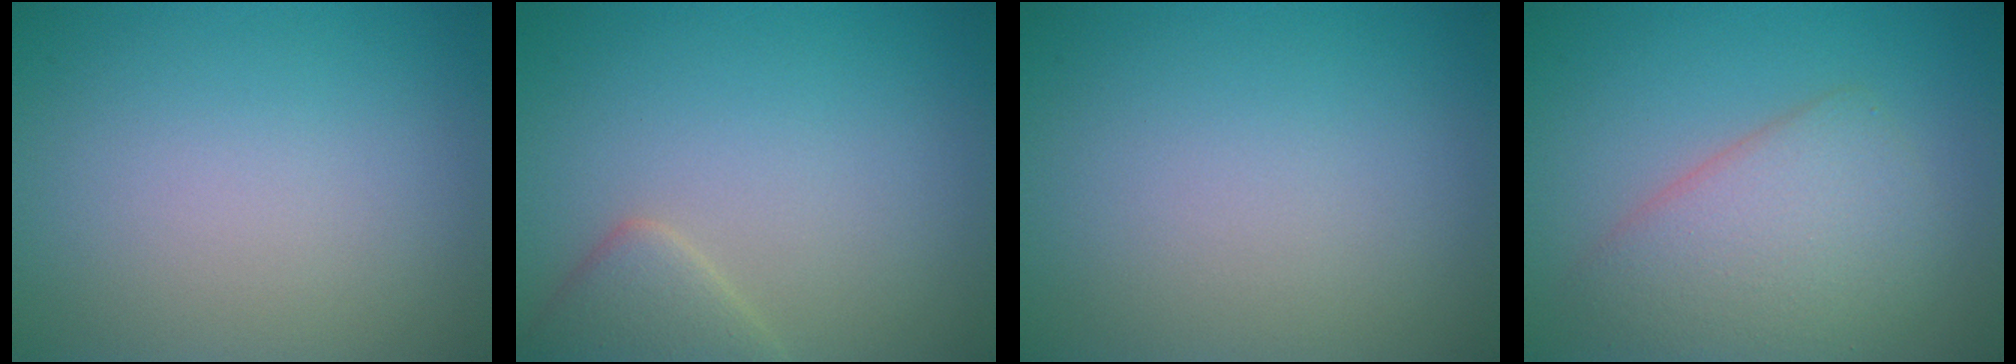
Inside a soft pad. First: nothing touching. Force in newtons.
{"total": 2.7, "press": 2.7, "slide": 0.2}
{"total": 0.0}
{"total": 5.0, "press": 5.0, "slide": 0.3}